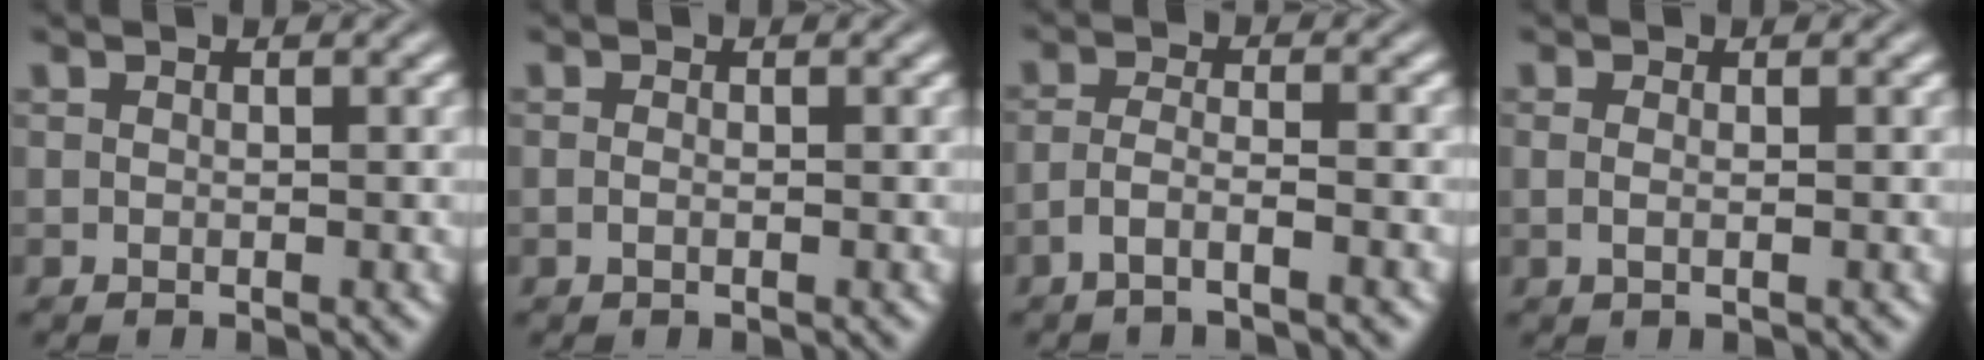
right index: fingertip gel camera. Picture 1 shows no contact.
{"total": 0.7, "force": [-0.5, -0.4, 0.3], "torque": [-0.011, -0.005, -0.007]}
{"total": 2.7, "force": [-2.0, -0.1, 1.8], "torque": [-0.034, -0.016, -0.029]}
{"total": 1.1, "force": [-0.1, -0.6, 0.9], "torque": [-0.017, -0.008, 0.005]}